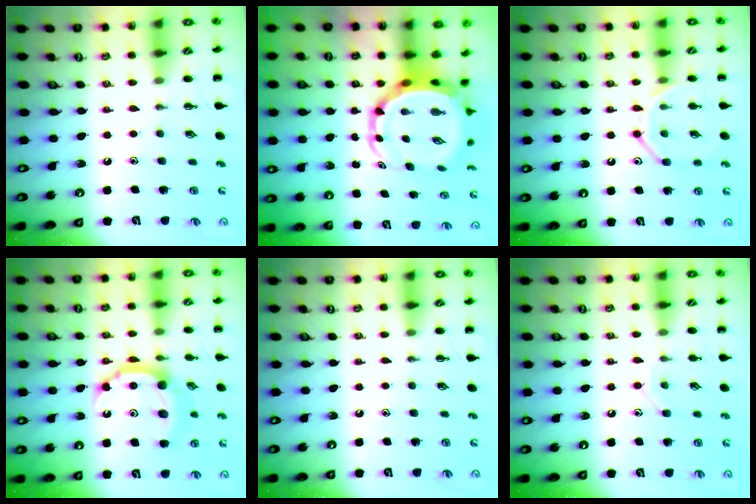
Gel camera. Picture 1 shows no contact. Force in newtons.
{"total": 7.2, "press": 6.9, "slide": 2.2}
{"total": 11.3, "press": 11.3, "slide": 0.8}
{"total": 11.1, "press": 11.1, "slide": 0.6}
{"total": 0.0}
{"total": 7.0, "press": 6.9, "slide": 1.3}